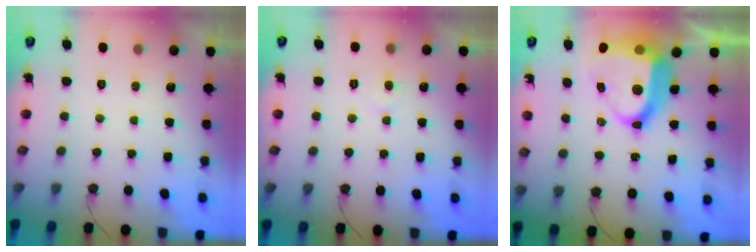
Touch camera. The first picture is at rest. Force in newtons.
{"total": 3.1, "press": 3.1, "slide": 0.2}
{"total": 15.4, "press": 15.3, "slide": 1.8}